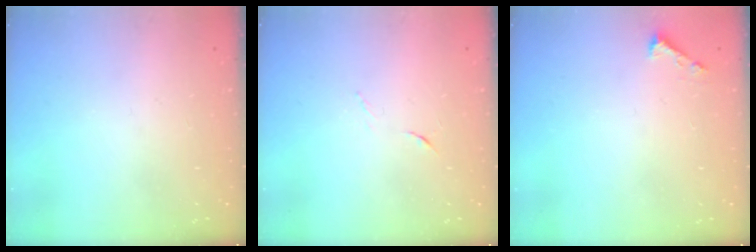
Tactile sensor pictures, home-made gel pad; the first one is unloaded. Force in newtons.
{"total": 4.1, "press": 4.0, "slide": 1.1}
{"total": 1.6, "press": 1.6, "slide": 0.1}